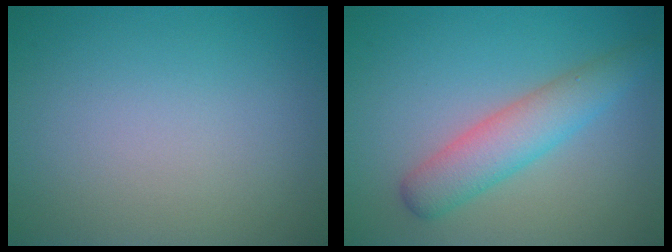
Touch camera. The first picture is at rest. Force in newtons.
{"total": 4.1, "press": 4.1, "slide": 0.2}